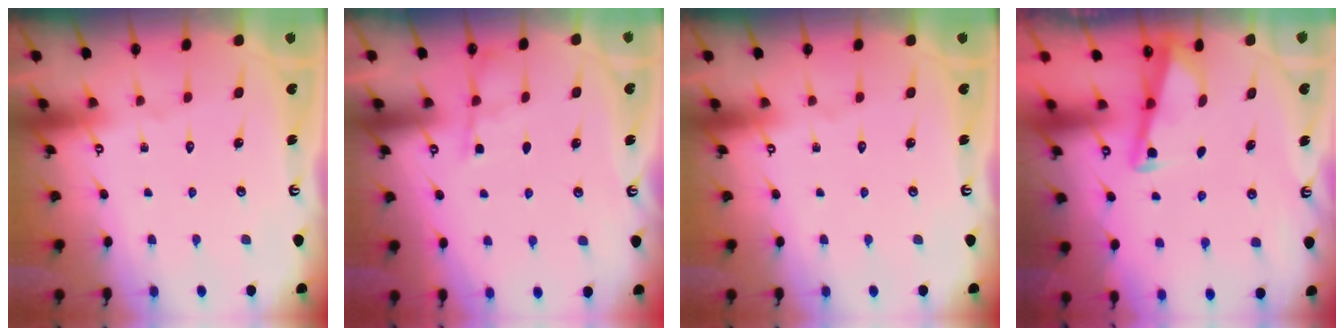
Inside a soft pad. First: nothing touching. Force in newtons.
{"total": 4.3, "press": 4.2, "slide": 0.7}
{"total": 0.0}
{"total": 2.9, "press": 2.9, "slide": 0.3}